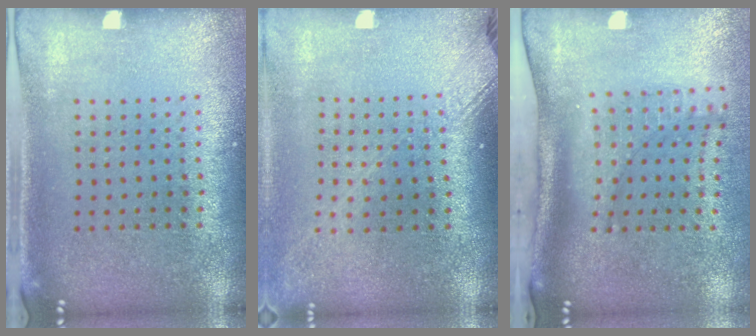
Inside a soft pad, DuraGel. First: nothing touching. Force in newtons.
{"total": 1.8, "press": 1.4, "slide": 1.1}
{"total": 2.1, "press": 1.5, "slide": 1.5}